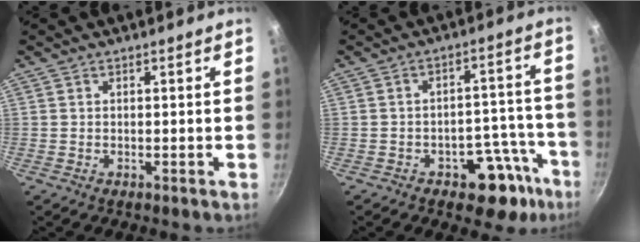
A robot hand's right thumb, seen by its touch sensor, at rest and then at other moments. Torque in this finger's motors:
{"motor_torque": [2.89, 2.12, 0.60, -0.59, -0.01]}